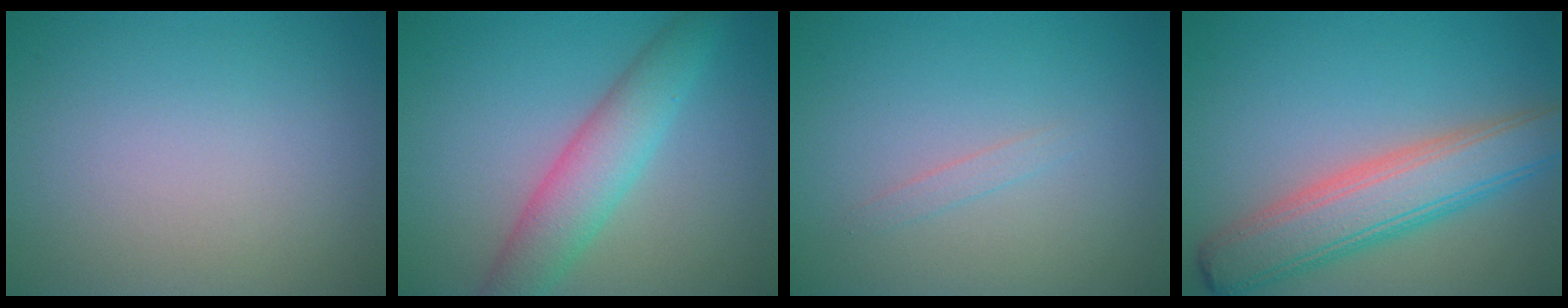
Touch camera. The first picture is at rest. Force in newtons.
{"total": 4.9, "press": 4.9, "slide": 0.1}
{"total": 0.8, "press": 0.8, "slide": 0.1}
{"total": 6.7, "press": 6.7, "slide": 0.3}